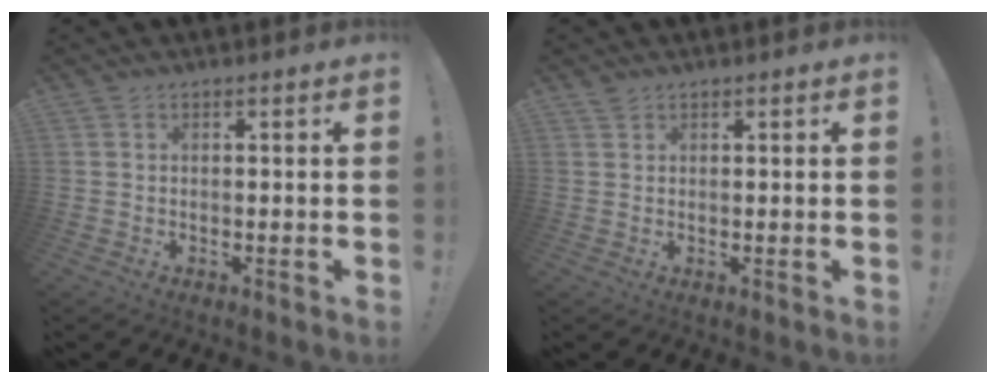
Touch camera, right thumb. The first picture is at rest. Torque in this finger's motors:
{"motor_torque": [-0.06, 0.19, -0.22, 0.13, 0.00]}